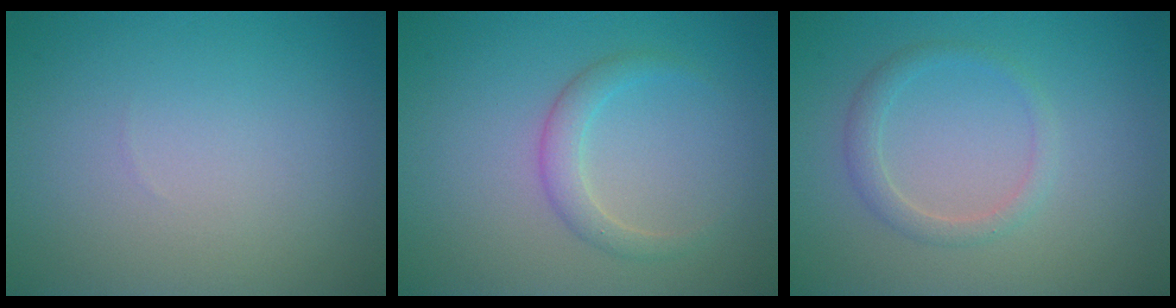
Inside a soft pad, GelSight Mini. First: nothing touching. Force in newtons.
{"total": 2.0, "press": 2.0, "slide": 0.1}
{"total": 1.7, "press": 1.7, "slide": 0.0}